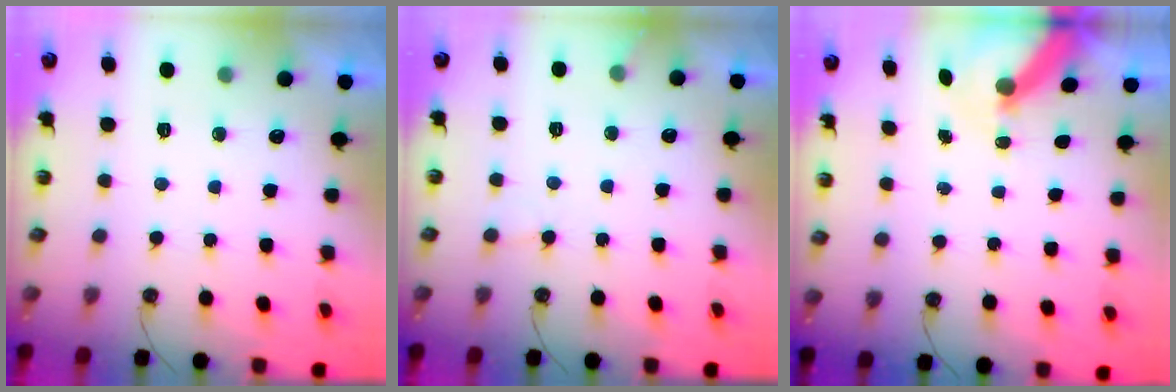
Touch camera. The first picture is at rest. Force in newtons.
{"total": 6.7, "press": 6.7, "slide": 0.4}
{"total": 8.3, "press": 8.2, "slide": 0.7}